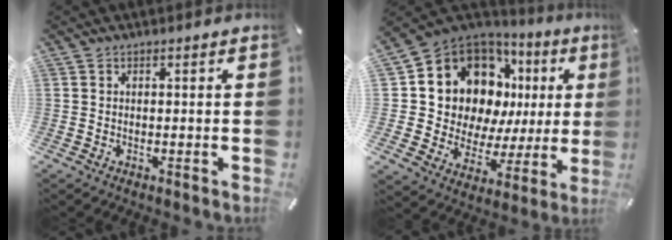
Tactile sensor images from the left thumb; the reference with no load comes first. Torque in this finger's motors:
{"motor_torque": [2.31, 2.70, 1.92, -0.61, 0.17]}